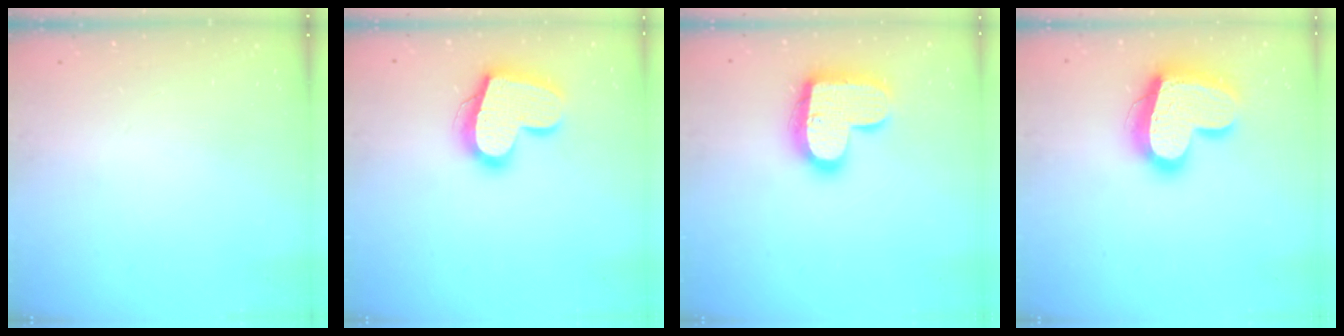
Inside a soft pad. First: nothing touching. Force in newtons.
{"total": 18.7, "press": 18.6, "slide": 1.4}
{"total": 17.8, "press": 17.7, "slide": 1.1}
{"total": 19.9, "press": 19.9, "slide": 1.1}